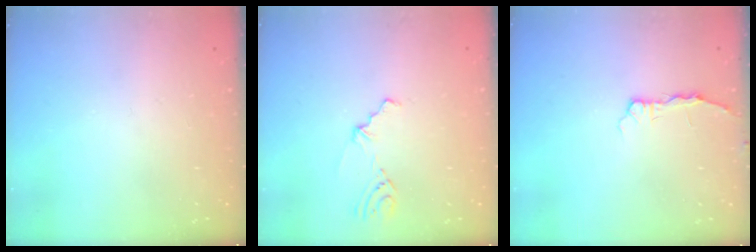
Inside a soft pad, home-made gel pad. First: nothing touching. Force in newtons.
{"total": 2.3, "press": 1.2, "slide": 1.9}
{"total": 2.6, "press": 2.6, "slide": 0.3}